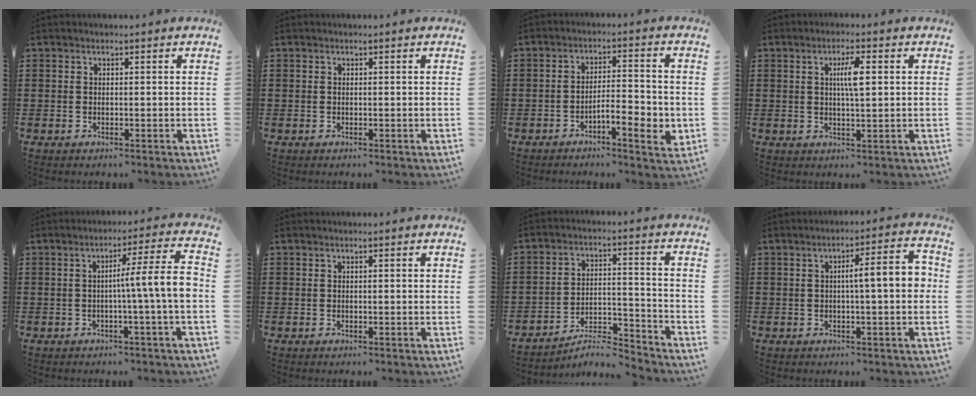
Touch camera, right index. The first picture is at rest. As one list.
[{"total": 0.0}, {"total": 5.8, "force": [-2.4, 1.6, 5.0], "torque": [-0.075, -0.001, -0.042]}, {"total": 4.4, "force": [0.8, 0.9, 4.2], "torque": [-0.083, 0.007, 0.010]}, {"total": 8.3, "force": [-0.5, -0.1, 8.3], "torque": [-0.140, -0.008, -0.013]}, {"total": 0.5, "force": [0.1, 0.0, 0.5], "torque": [-0.009, 0.000, 0.001]}, {"total": 6.3, "force": [-5.9, 0.8, 2.1], "torque": [-0.038, 0.007, -0.115]}, {"total": 6.6, "force": [0.3, 0.9, 6.5], "torque": [-0.102, -0.004, -0.004]}]